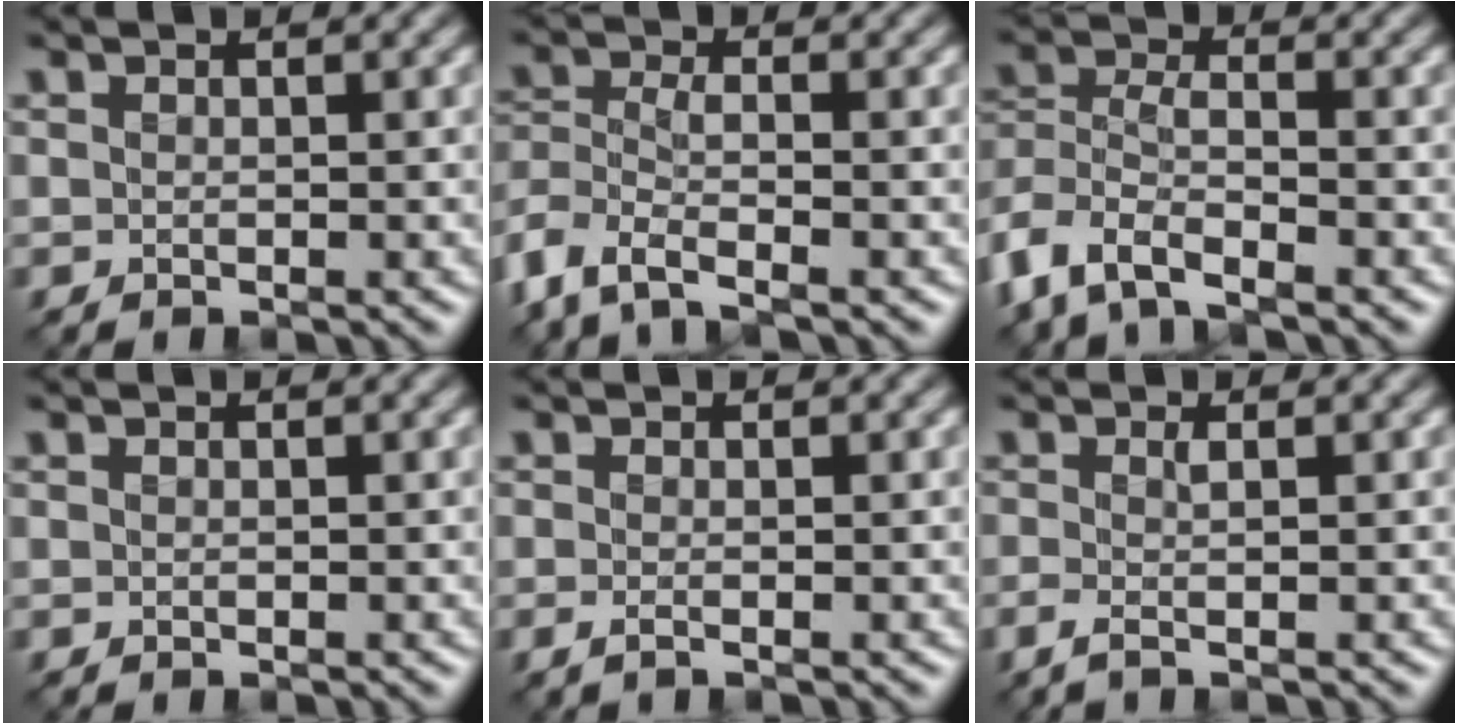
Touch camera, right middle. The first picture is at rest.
{"total": 4.9, "force": [-3.3, 1.8, 3.1], "torque": [-0.076, -0.008, -0.078]}
{"total": 6.5, "force": [-4.3, 2.8, 4.0], "torque": [-0.093, -0.008, -0.094]}
{"total": 0.0}
{"total": 1.0, "force": [-0.4, 0.2, 0.9], "torque": [-0.018, -0.004, -0.009]}
{"total": 1.7, "force": [-0.4, 0.4, 1.6], "torque": [-0.034, 0.000, -0.010]}